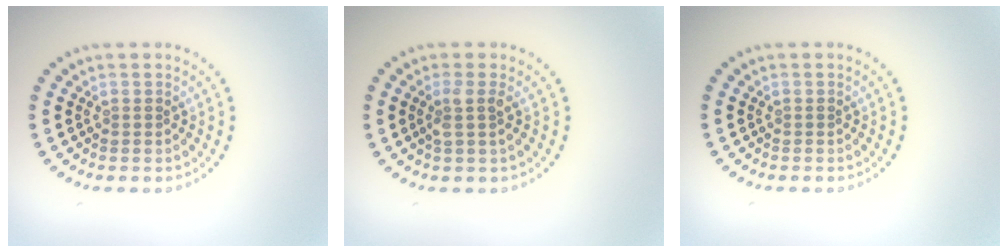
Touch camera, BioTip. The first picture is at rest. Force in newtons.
{"total": 1.6, "press": 1.3, "slide": 1.0}
{"total": 0.0}